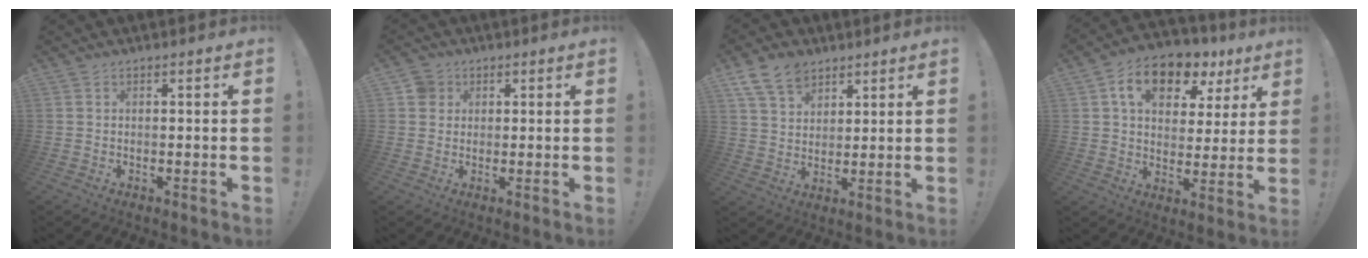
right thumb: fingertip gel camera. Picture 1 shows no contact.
{"total": 4.1, "force": [1.5, 3.7, 0.9], "torque": [-0.015, 0.003, 0.030]}
{"total": 10.2, "force": [6.7, 6.5, 4.0], "torque": [-0.076, -0.031, 0.133]}
{"total": 13.9, "force": [7.2, 8.8, 8.0], "torque": [-0.123, -0.032, 0.129]}